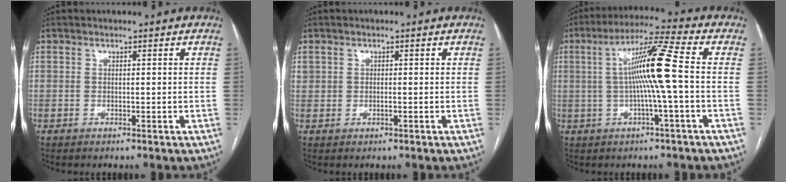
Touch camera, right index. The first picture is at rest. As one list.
[{"total": 1.2, "force": [0.2, 0.9, 0.6], "torque": [-0.017, 0.008, 0.009]}, {"total": 10.5, "force": [0.1, -1.1, 10.5], "torque": [-0.187, 0.013, 0.000]}]